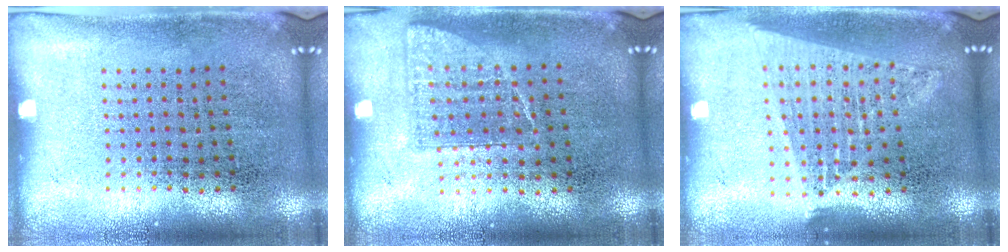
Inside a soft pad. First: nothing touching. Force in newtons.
{"total": 0.7, "press": 0.6, "slide": 0.3}
{"total": 1.7, "press": 1.6, "slide": 0.7}